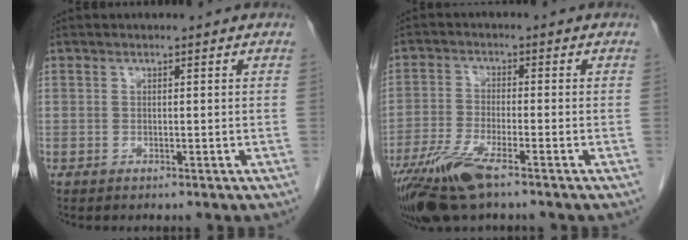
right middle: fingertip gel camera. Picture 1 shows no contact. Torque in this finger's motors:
{"motor_torque": [1.18, -0.96, 0.25, 0.11]}